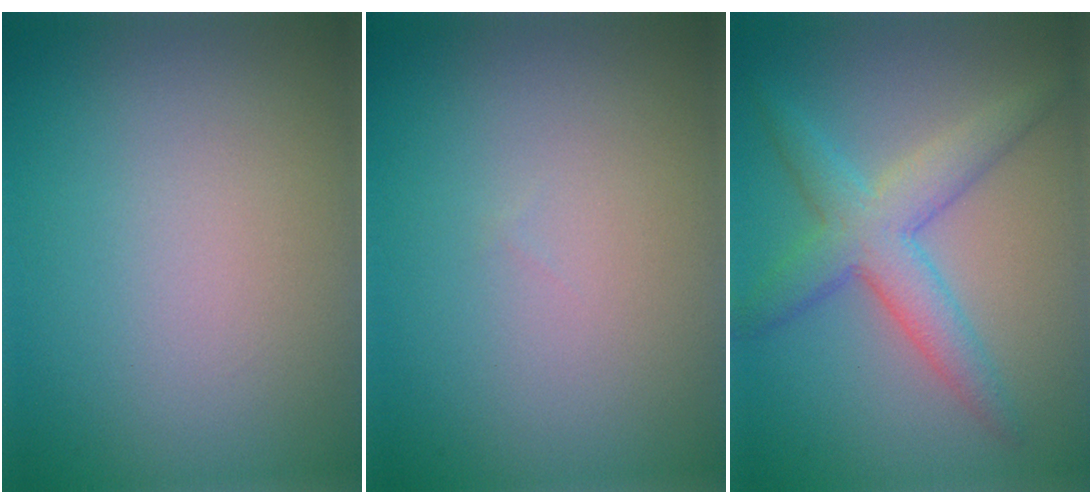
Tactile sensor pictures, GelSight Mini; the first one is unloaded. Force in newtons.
{"total": 0.0}
{"total": 4.7, "press": 4.7, "slide": 0.1}